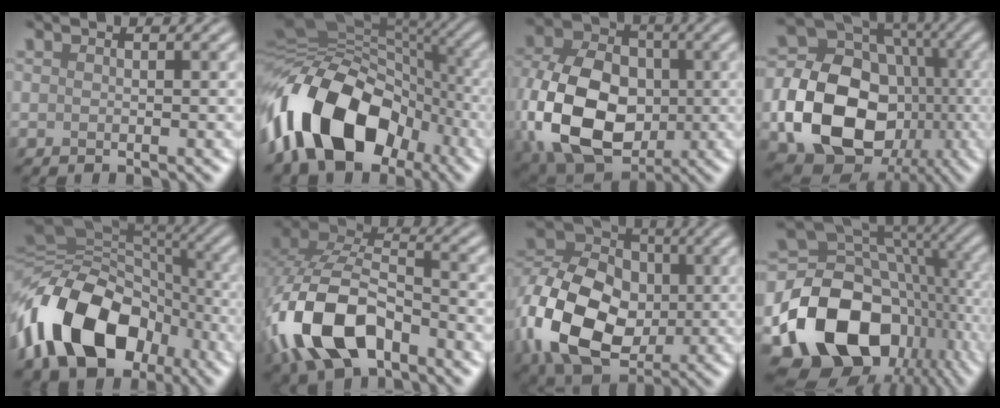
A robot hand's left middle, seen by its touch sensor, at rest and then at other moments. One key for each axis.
{"total": 14.2, "fx": -6.4, "fy": 8.8, "fz": 9.1, "tx": -0.166, "ty": 0.005, "tz": -0.126}
{"total": 14.5, "fx": -2.4, "fy": 10.4, "fz": 9.8, "tx": -0.222, "ty": -0.013, "tz": -0.051}
{"total": 15.4, "fx": -3.4, "fy": 11.9, "fz": 9.1, "tx": -0.189, "ty": -0.020, "tz": -0.058}
{"total": 14.1, "fx": -6.0, "fy": 9.4, "fz": 8.6, "tx": -0.171, "ty": -0.001, "tz": -0.115}
{"total": 10.9, "fx": -4.6, "fy": 6.1, "fz": 7.8, "tx": -0.181, "ty": -0.001, "tz": -0.089}
{"total": 13.3, "fx": -2.1, "fy": 10.1, "fz": 8.4, "tx": -0.179, "ty": -0.020, "tz": -0.037}
{"total": 15.8, "fx": -4.9, "fy": 11.8, "fz": 9.3, "tx": -0.172, "ty": -0.019, "tz": -0.081}